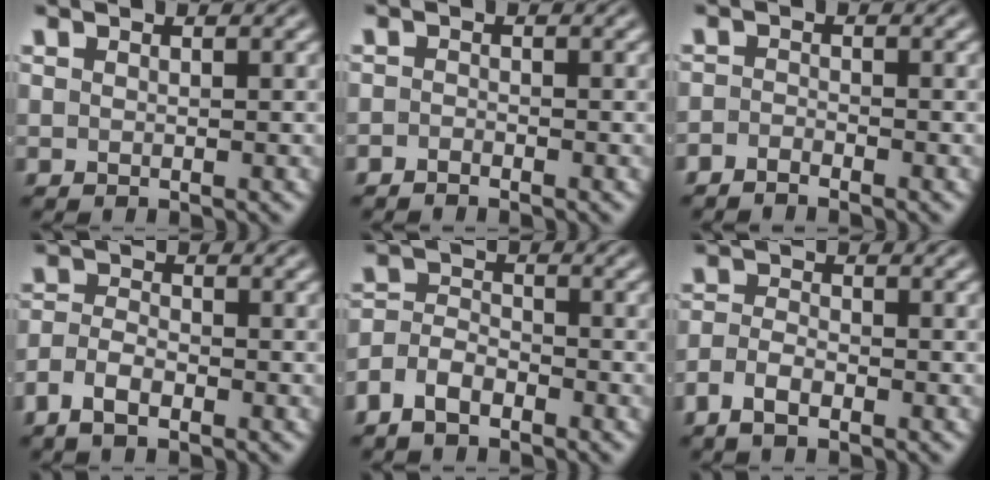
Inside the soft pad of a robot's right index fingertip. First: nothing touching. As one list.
[{"total": 1.3, "force": [-1.3, -0.2, -0.3], "torque": [0.008, -0.010, -0.020]}, {"total": 1.9, "force": [-1.8, -0.1, -0.2], "torque": [0.006, -0.013, -0.031]}, {"total": 2.7, "force": [-1.9, 1.2, 1.4], "torque": [-0.032, -0.012, -0.030]}, {"total": 4.4, "force": [-2.7, 3.0, 1.6], "torque": [-0.032, -0.013, -0.044]}, {"total": 2.4, "force": [-1.8, 0.9, 1.2], "torque": [-0.026, -0.011, -0.030]}]